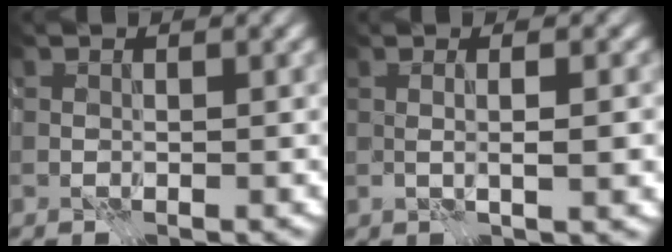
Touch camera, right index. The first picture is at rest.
{"total": 3.2, "force": [0.1, 0.9, 3.1], "torque": [-0.032, 0.004, -0.006]}